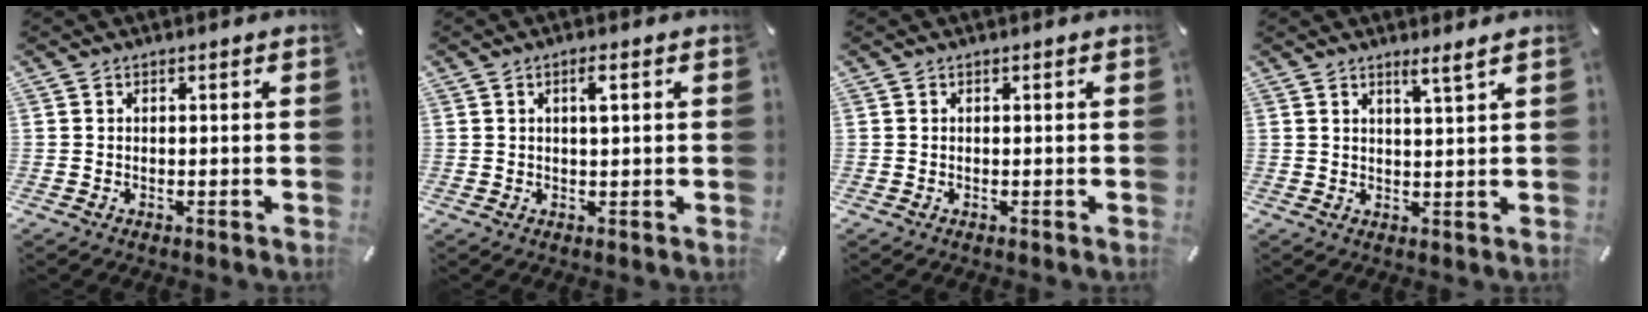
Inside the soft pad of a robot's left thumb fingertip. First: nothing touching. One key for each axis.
{"total": 2.7, "fx": 0.9, "fy": 0.7, "fz": 2.4, "tx": -0.042, "ty": 0.002, "tz": 0.011}
{"total": 0.0}
{"total": 3.4, "fx": 2.7, "fy": -0.4, "fz": 2.0, "tx": -0.045, "ty": -0.012, "tz": 0.046}